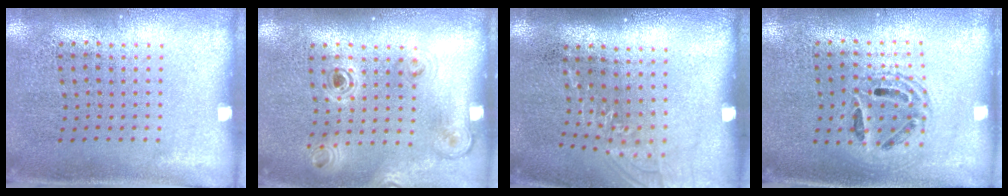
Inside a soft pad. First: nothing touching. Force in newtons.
{"total": 1.1, "press": 1.1, "slide": 0.2}
{"total": 1.1, "press": 0.9, "slide": 0.6}
{"total": 1.3, "press": 1.2, "slide": 0.6}